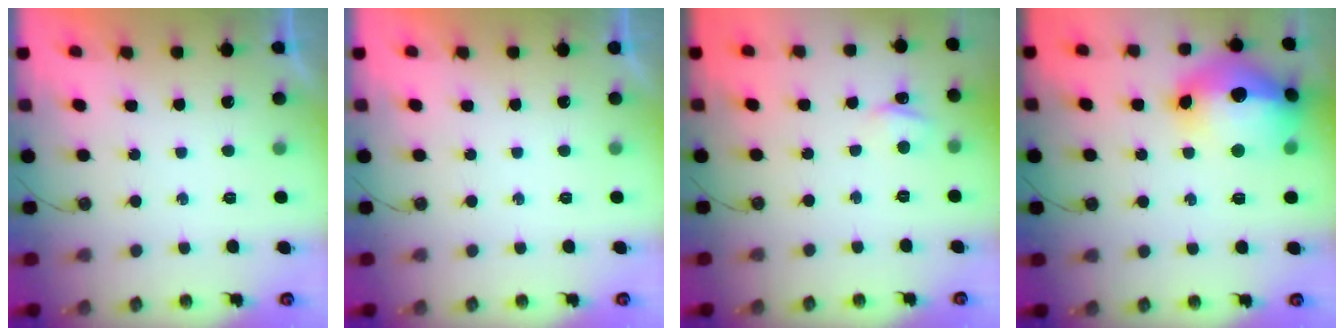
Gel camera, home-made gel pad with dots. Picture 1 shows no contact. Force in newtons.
{"total": 0.0}
{"total": 2.9, "press": 2.8, "slide": 0.3}
{"total": 21.4, "press": 21.3, "slide": 1.8}